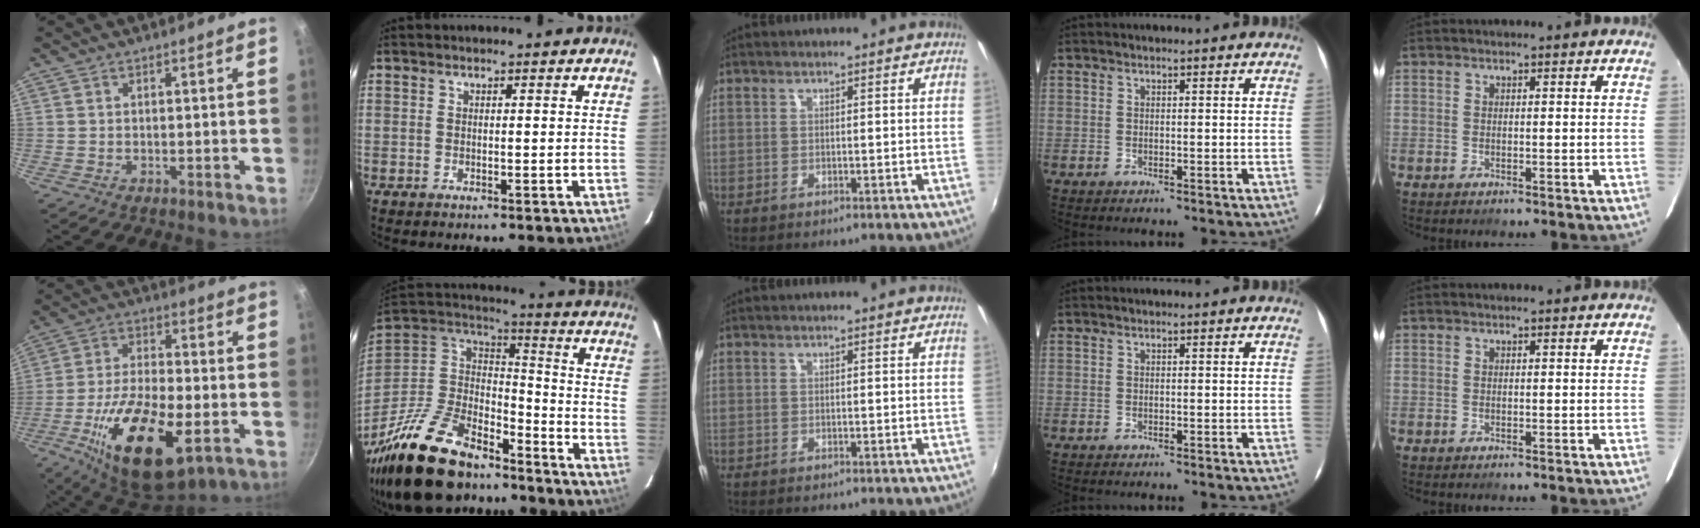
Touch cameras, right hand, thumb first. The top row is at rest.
{"thumb": {"total": 22.2, "force": [-7.8, 9.6, 18.4], "torque": [-0.321, 0.013, -0.130]}, "index": {"total": 26.7, "force": [-19.7, 12.2, 13.1], "torque": [-0.286, 0.006, -0.317]}}